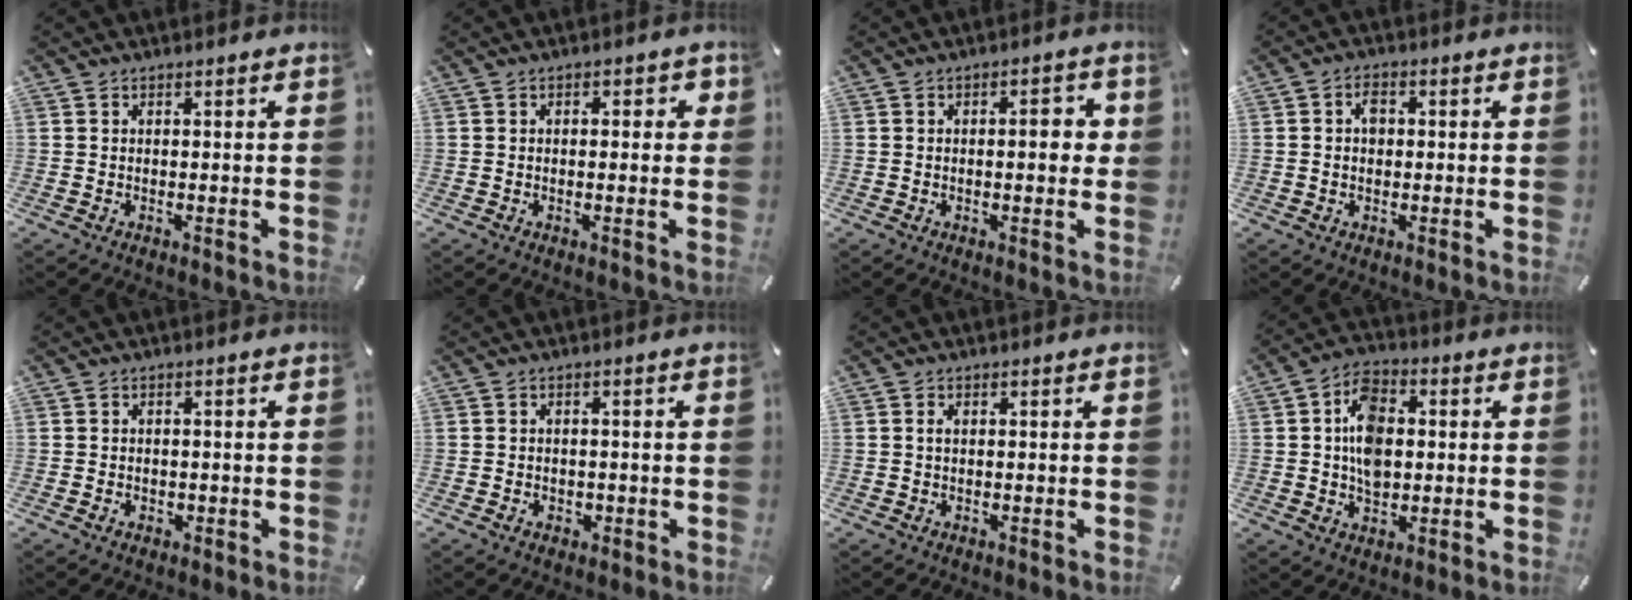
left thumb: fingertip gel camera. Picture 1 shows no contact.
{"total": 2.2, "force": [-0.2, 1.1, 1.9], "torque": [-0.026, 0.004, -0.006]}
{"total": 5.0, "force": [0.4, 2.0, 4.6], "torque": [-0.054, -0.004, -0.004]}
{"total": 3.3, "force": [0.3, 2.3, 2.4], "torque": [-0.041, 0.005, 0.000]}
{"total": 1.6, "force": [-0.6, 1.2, 0.8], "torque": [-0.016, 0.003, -0.012]}
{"total": 2.0, "force": [-0.7, 1.7, 0.8], "torque": [-0.016, 0.004, -0.015]}
{"total": 1.0, "force": [0.1, 0.4, 0.9], "torque": [-0.018, 0.002, 0.000]}
{"total": 10.0, "force": [0.5, 7.3, 6.9], "torque": [-0.128, 0.005, 0.007]}